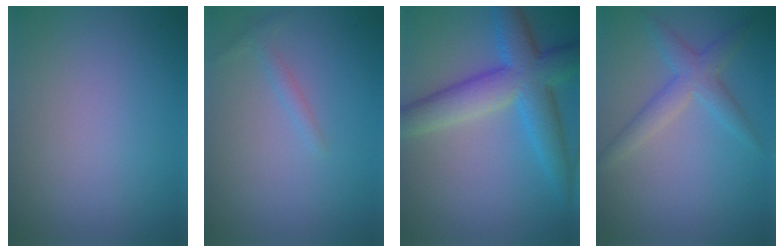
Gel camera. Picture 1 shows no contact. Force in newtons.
{"total": 1.1, "press": 1.1, "slide": 0.1}
{"total": 7.6, "press": 7.6, "slide": 0.1}
{"total": 3.2, "press": 3.2, "slide": 0.0}